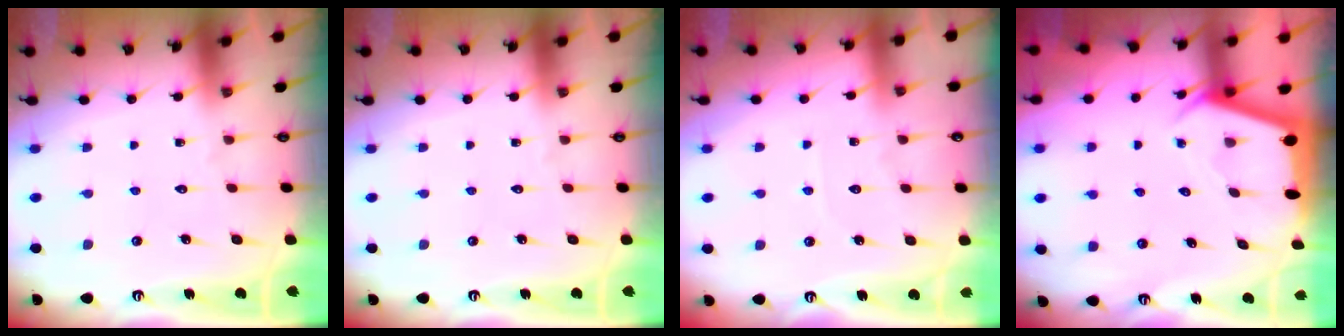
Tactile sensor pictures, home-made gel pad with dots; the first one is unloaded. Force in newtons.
{"total": 0.0}
{"total": 2.3, "press": 2.3, "slide": 0.3}
{"total": 2.5, "press": 2.5, "slide": 0.4}